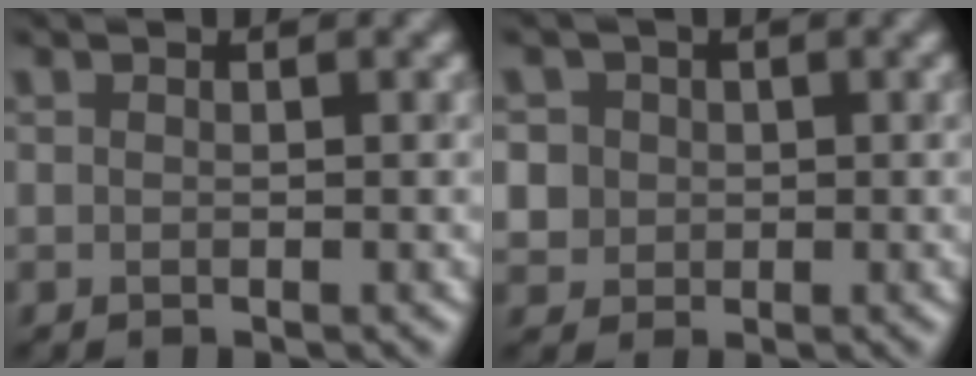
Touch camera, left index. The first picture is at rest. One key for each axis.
{"total": 4.4, "fx": 1.1, "fy": 4.0, "fz": 1.5, "tx": -0.030, "ty": 0.023, "tz": 0.011}